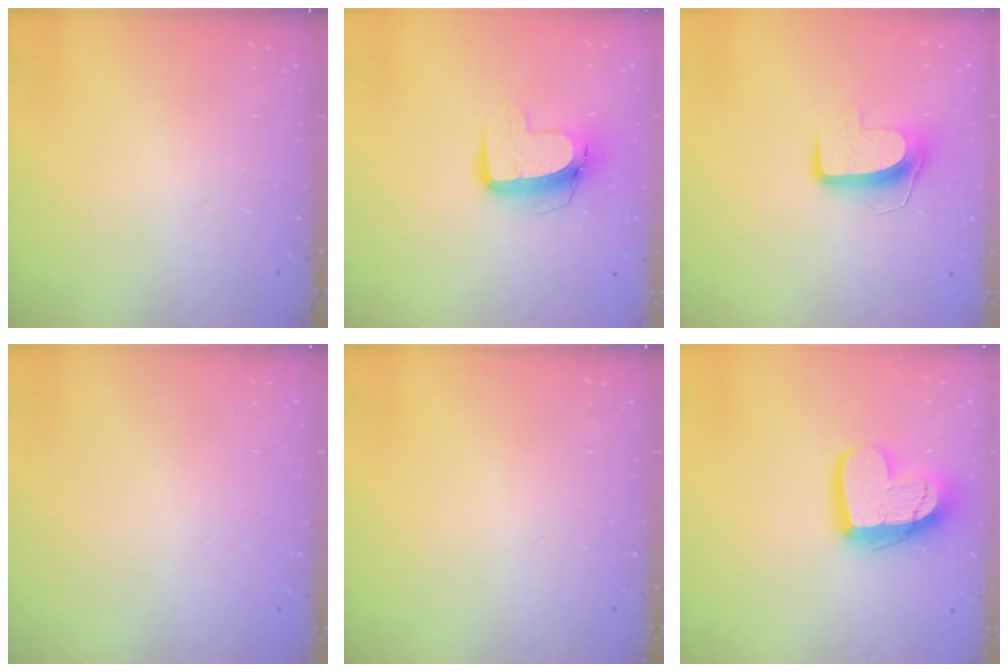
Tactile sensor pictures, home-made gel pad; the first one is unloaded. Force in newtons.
{"total": 10.5, "press": 10.5, "slide": 0.7}
{"total": 9.5, "press": 9.5, "slide": 0.3}
{"total": 0.0}
{"total": 0.0}
{"total": 16.3, "press": 16.3, "slide": 1.3}